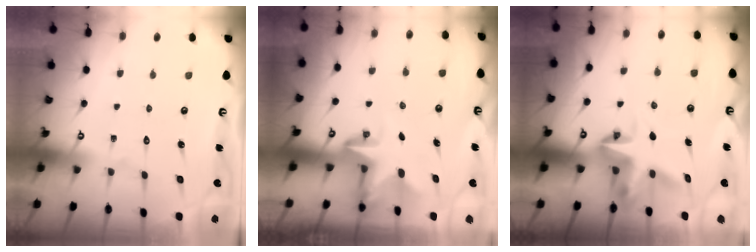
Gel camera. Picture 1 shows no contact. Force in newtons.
{"total": 2.8, "press": 2.8, "slide": 0.2}
{"total": 5.9, "press": 5.8, "slide": 0.5}